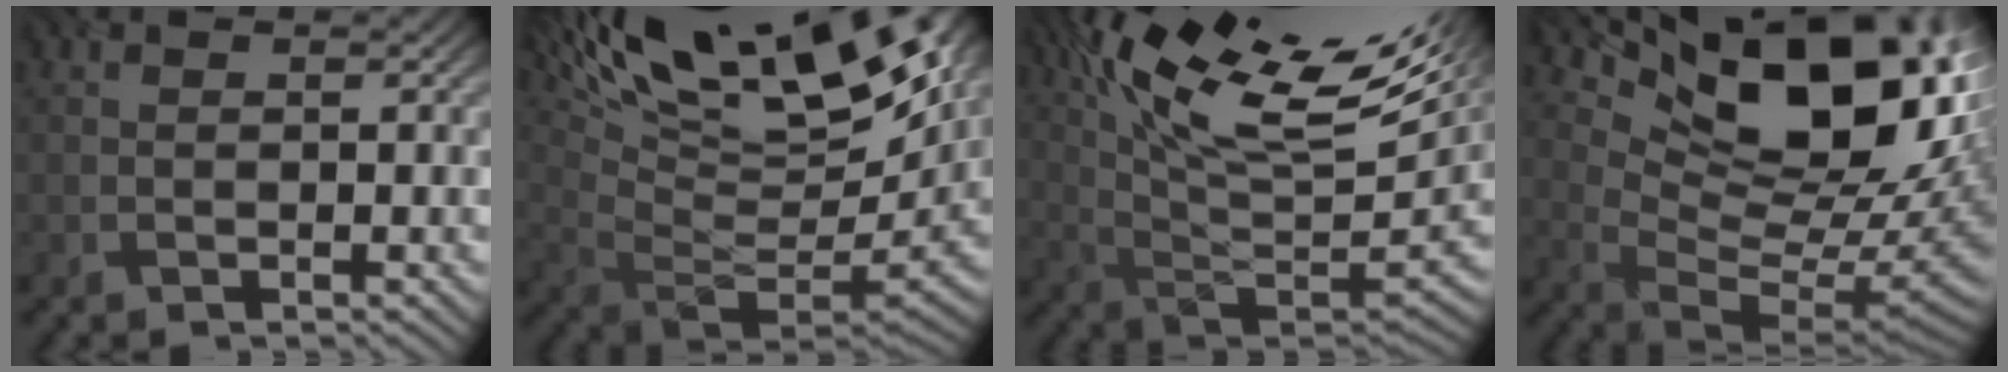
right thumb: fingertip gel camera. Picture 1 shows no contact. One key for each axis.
{"total": 20.2, "fx": 12.2, "fy": 6.6, "fz": 14.7, "tx": -0.242, "ty": 0.023, "tz": 0.192}
{"total": 21.1, "fx": 12.0, "fy": 6.3, "fz": 16.2, "tx": -0.301, "ty": 0.041, "tz": 0.191}
{"total": 19.5, "fx": 7.8, "fy": 10.3, "fz": 14.6, "tx": -0.213, "ty": 0.012, "tz": 0.146}